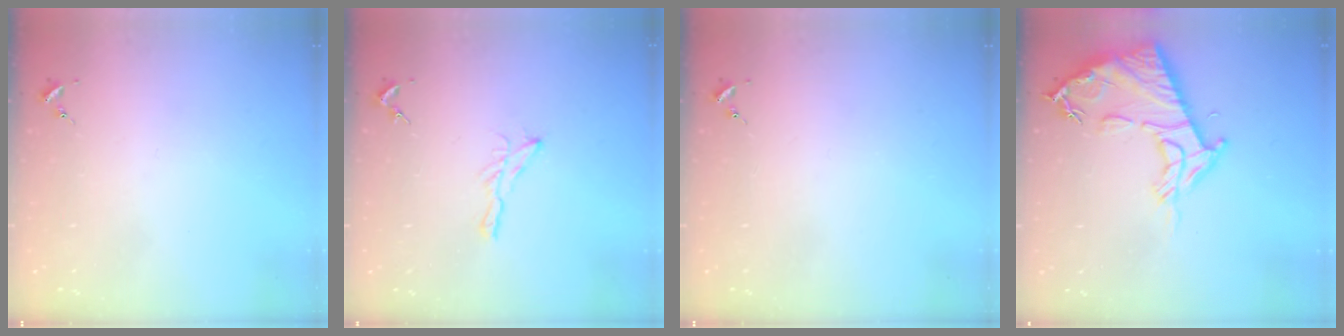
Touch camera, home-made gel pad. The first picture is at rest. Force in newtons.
{"total": 6.0, "press": 6.0, "slide": 0.2}
{"total": 0.0}
{"total": 15.5, "press": 15.5, "slide": 1.2}